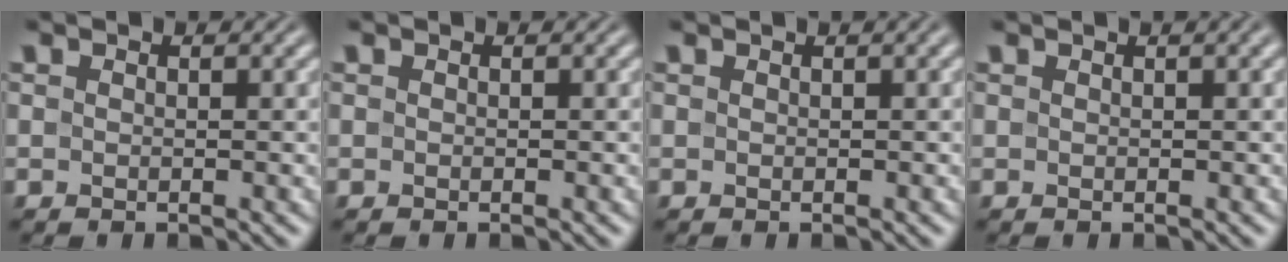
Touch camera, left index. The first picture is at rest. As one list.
[{"total": 0.0}, {"total": 1.4, "force": [0.7, 0.4, 1.1], "torque": [-0.014, 0.003, 0.003]}, {"total": 1.7, "force": [0.9, 0.6, 1.4], "torque": [-0.016, 0.002, 0.005]}]